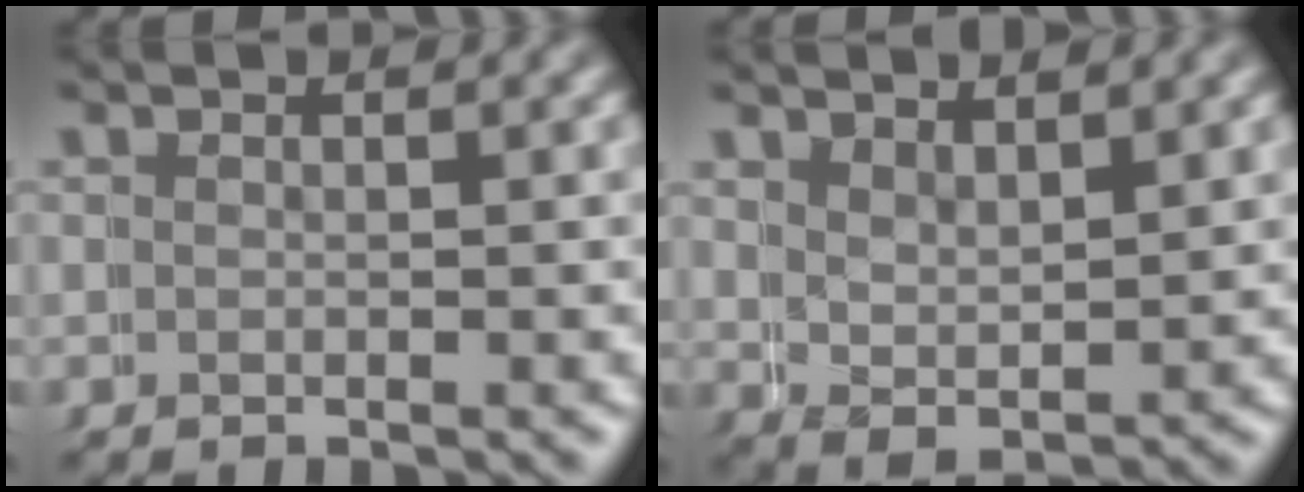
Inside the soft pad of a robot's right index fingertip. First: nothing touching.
{"total": 2.9, "force": [2.4, 1.2, 0.9], "torque": [-0.025, -0.010, 0.046]}